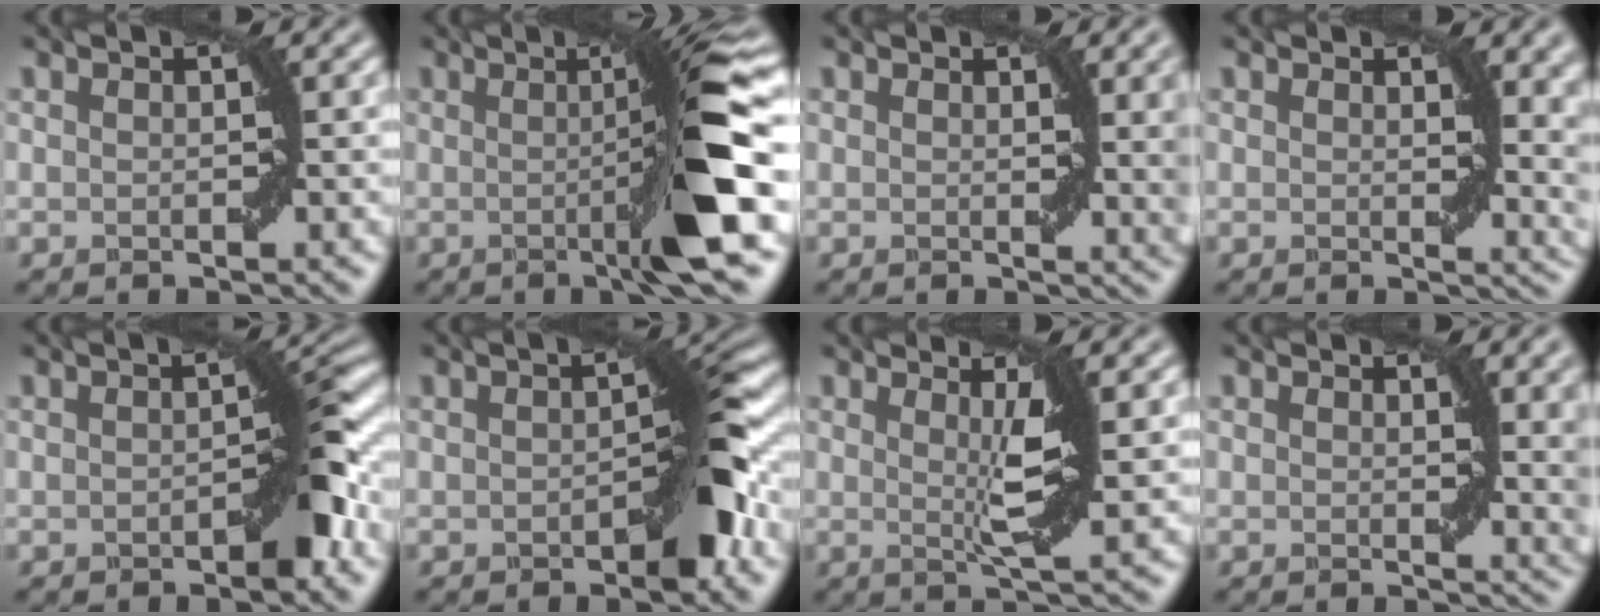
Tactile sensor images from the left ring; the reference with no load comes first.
{"total": 8.4, "force": [-0.3, 0.9, 8.3], "torque": [-0.116, -0.004, -0.005]}
{"total": 5.7, "force": [1.5, 1.8, 5.1], "torque": [-0.044, -0.003, 0.026]}
{"total": 5.4, "force": [2.0, 2.5, 4.4], "torque": [-0.038, -0.011, 0.040]}
{"total": 3.2, "force": [-1.1, 0.7, 2.9], "torque": [-0.035, 0.012, -0.018]}
{"total": 4.2, "force": [-1.3, 1.2, 3.8], "torque": [-0.046, 0.014, -0.023]}
{"total": 3.5, "force": [0.8, 0.6, 3.4], "torque": [-0.057, -0.011, 0.015]}
{"total": 5.5, "force": [1.6, 2.0, 4.9], "torque": [-0.041, -0.007, 0.031]}